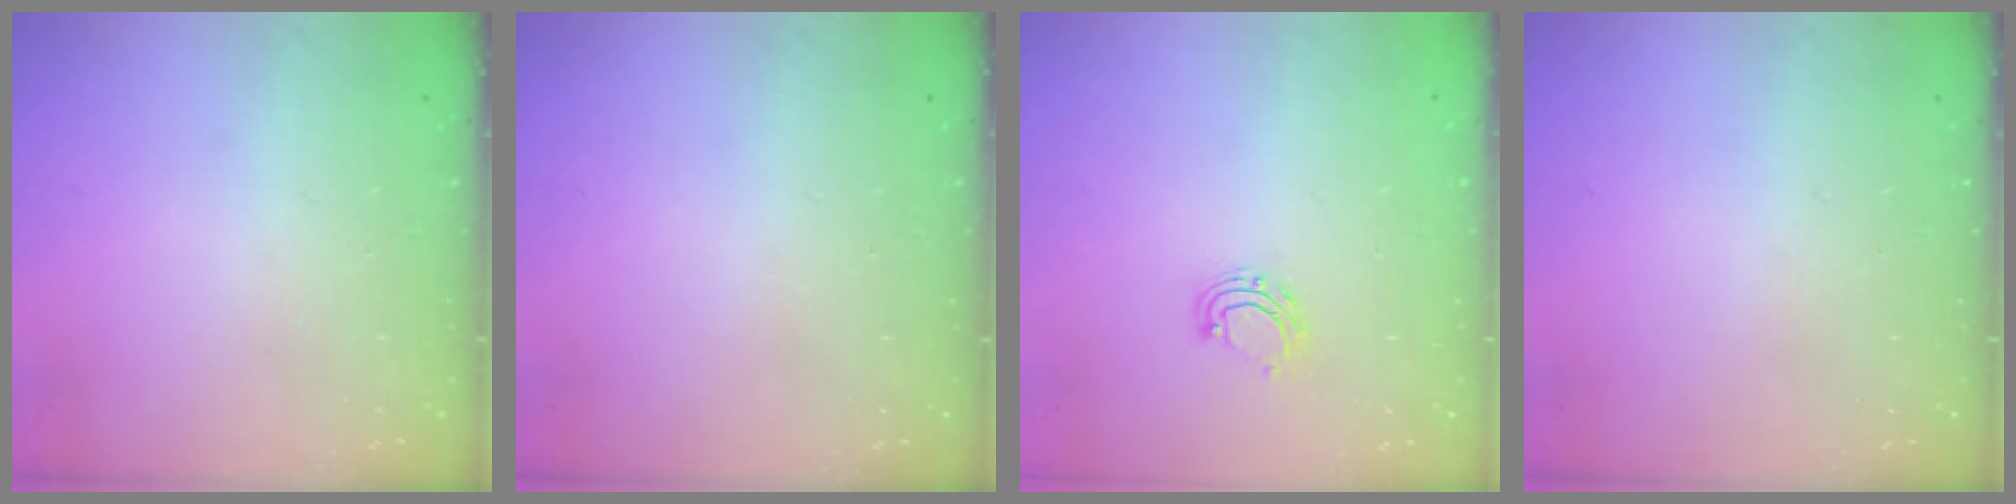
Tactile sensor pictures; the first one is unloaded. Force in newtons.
{"total": 0.0}
{"total": 6.6, "press": 6.6, "slide": 0.7}
{"total": 0.0}